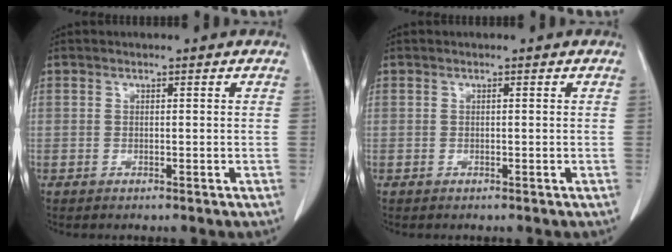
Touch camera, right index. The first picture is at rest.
{"total": 0.0}